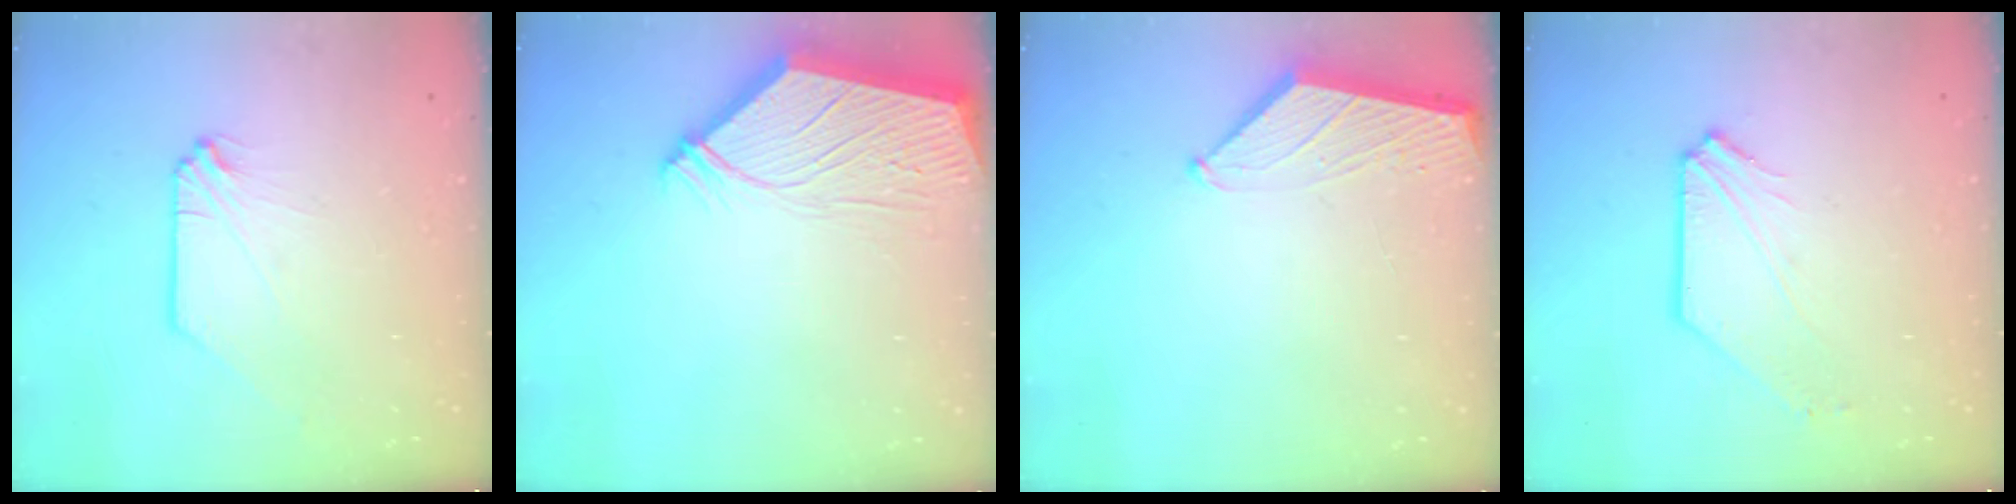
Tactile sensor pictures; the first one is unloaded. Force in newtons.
{"total": 7.4, "press": 7.3, "slide": 0.8}
{"total": 1.5, "press": 1.4, "slide": 0.2}
{"total": 4.0, "press": 4.0, "slide": 0.7}